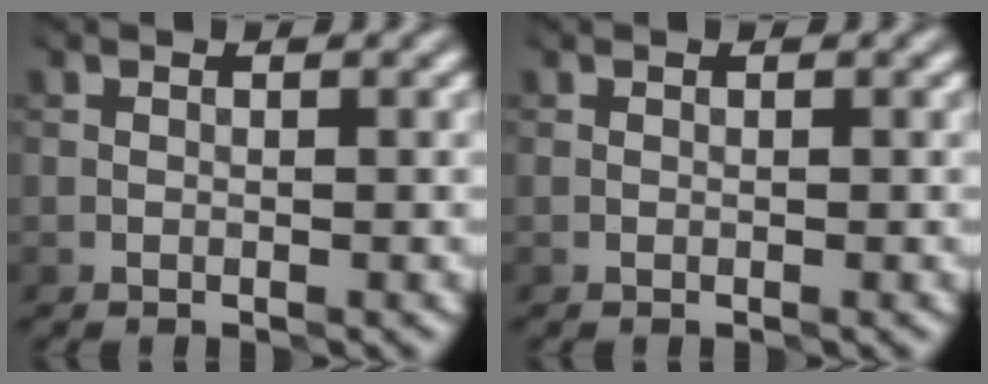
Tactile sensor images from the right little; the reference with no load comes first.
{"total": 0.0}